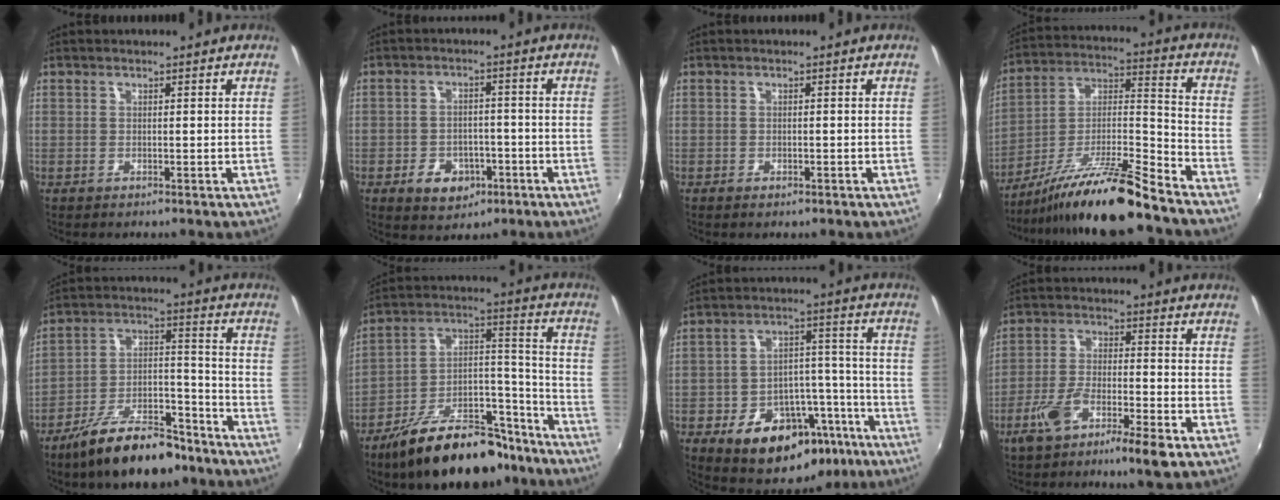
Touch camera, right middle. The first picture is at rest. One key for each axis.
{"total": 7.6, "fx": -3.9, "fy": 5.4, "fz": 3.6, "tx": -0.091, "ty": 0.013, "tz": -0.046}
{"total": 1.3, "fx": -0.9, "fy": 0.6, "fz": 0.7, "tx": -0.012, "ty": -0.003, "tz": -0.014}
{"total": 16.5, "fx": -13.1, "fy": 0.3, "fz": 10.0, "tx": -0.176, "ty": 0.006, "tz": -0.239}
{"total": 16.4, "fx": -11.8, "fy": 6.3, "fz": 9.4, "tx": -0.163, "ty": 0.015, "tz": -0.186}
{"total": 22.7, "fx": -16.5, "fy": 9.5, "fz": 12.4, "tx": -0.193, "ty": 0.040, "tz": -0.243}
{"total": 20.8, "fx": -12.1, "fy": 12.7, "fz": 11.2, "tx": -0.202, "ty": 0.038, "tz": -0.147}
{"total": 9.5, "fx": -5.9, "fy": 1.6, "fz": 7.2, "tx": -0.152, "ty": -0.007, "tz": -0.108}